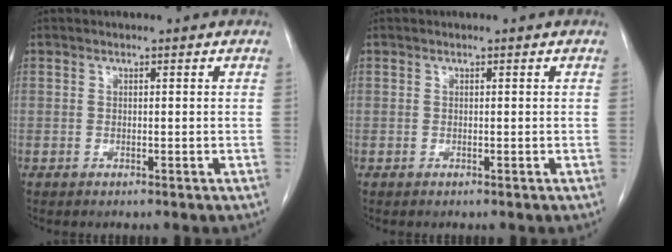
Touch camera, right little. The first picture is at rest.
{"total": 0.0}